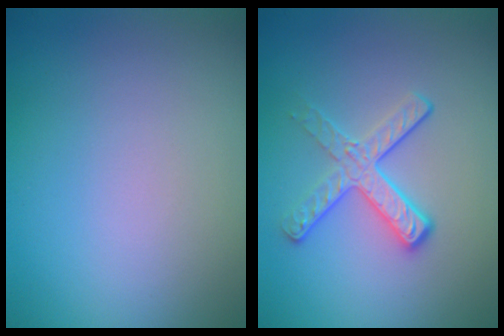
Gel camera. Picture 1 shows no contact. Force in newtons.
{"total": 3.1, "press": 2.6, "slide": 1.8}